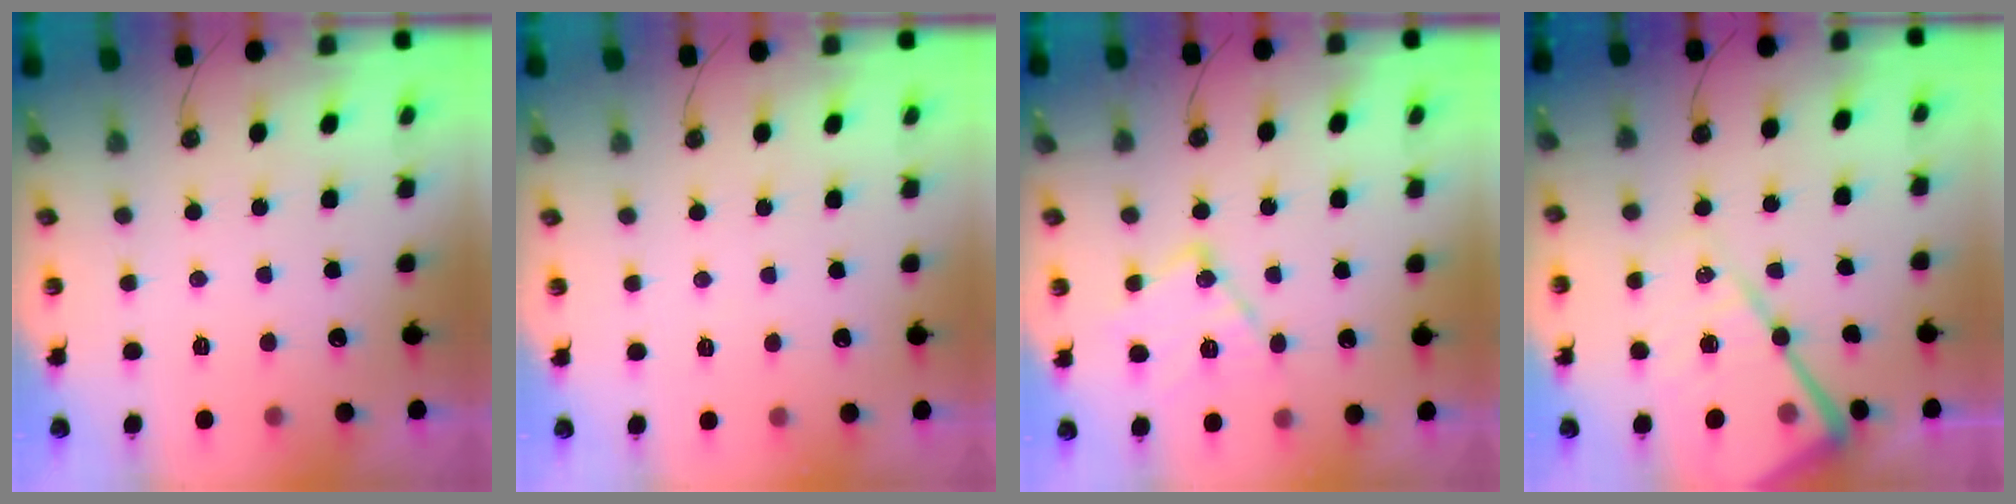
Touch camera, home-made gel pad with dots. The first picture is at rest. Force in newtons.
{"total": 2.6, "press": 2.6, "slide": 0.5}
{"total": 13.2, "press": 13.2, "slide": 0.8}
{"total": 18.6, "press": 18.4, "slide": 2.1}